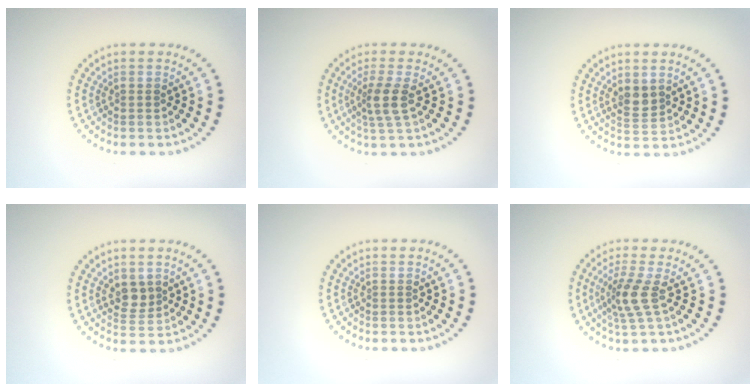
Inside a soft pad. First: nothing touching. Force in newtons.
{"total": 2.5, "press": 2.0, "slide": 1.4}
{"total": 2.0, "press": 1.8, "slide": 0.8}
{"total": 2.0, "press": 1.8, "slide": 0.9}
{"total": 0.0}
{"total": 2.9, "press": 2.1, "slide": 1.9}